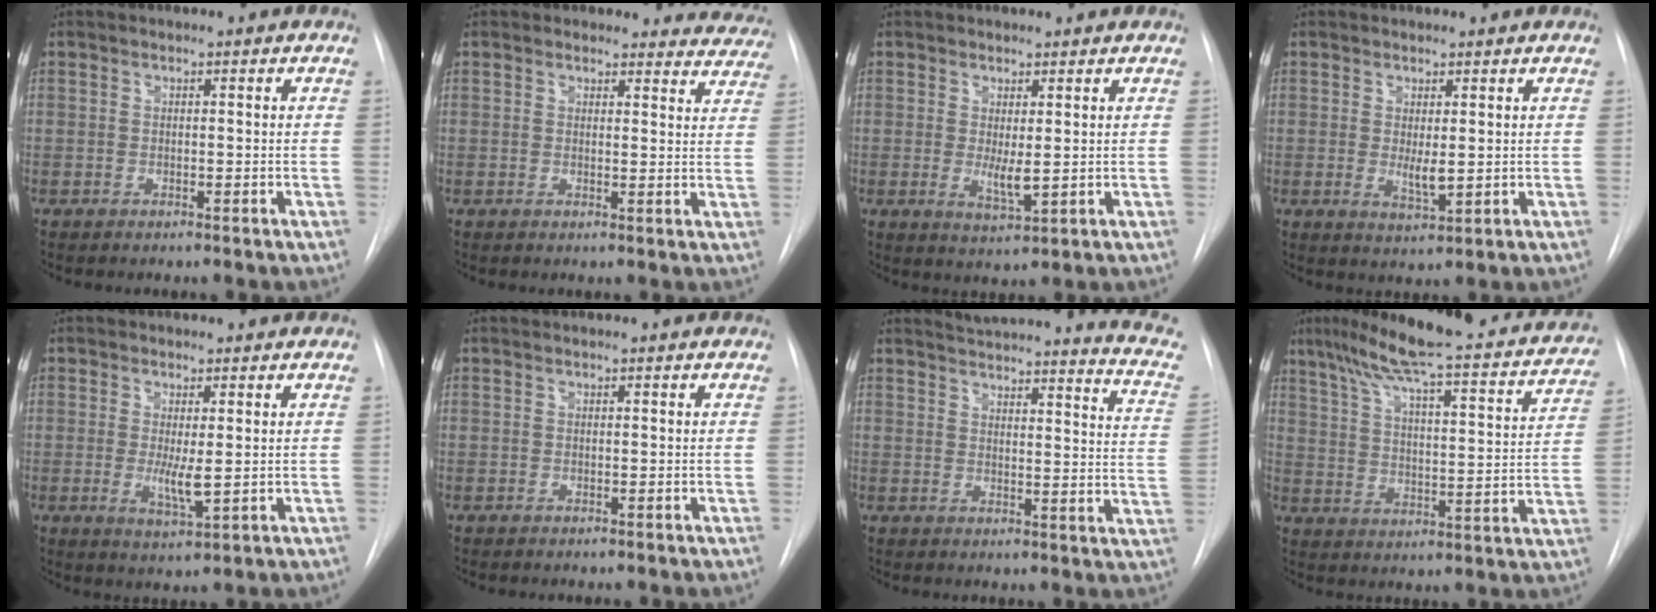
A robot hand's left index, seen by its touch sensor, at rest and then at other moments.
{"total": 9.1, "force": [8.5, 3.1, -0.4], "torque": [0.059, -0.025, 0.053]}
{"total": 3.2, "force": [0.4, 0.9, 3.1], "torque": [-0.056, -0.012, 0.015]}
{"total": 2.8, "force": [0.4, 0.9, 2.6], "torque": [-0.047, -0.011, 0.015]}
{"total": 3.8, "force": [0.2, 0.8, 3.7], "torque": [-0.068, -0.011, 0.010]}
{"total": 1.6, "force": [1.6, -0.1, 0.3], "torque": [-0.010, 0.016, 0.021]}
{"total": 19.6, "force": [18.2, 1.1, 7.2], "torque": [-0.087, -0.084, 0.197]}
{"total": 26.7, "force": [22.4, 3.7, 14.1], "torque": [-0.212, -0.010, 0.289]}